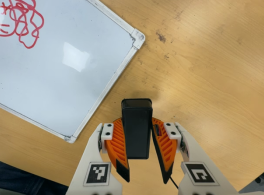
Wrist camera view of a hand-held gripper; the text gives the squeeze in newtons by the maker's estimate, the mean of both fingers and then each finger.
{"total": 10.0, "left": 8.0, "right": 11.9}